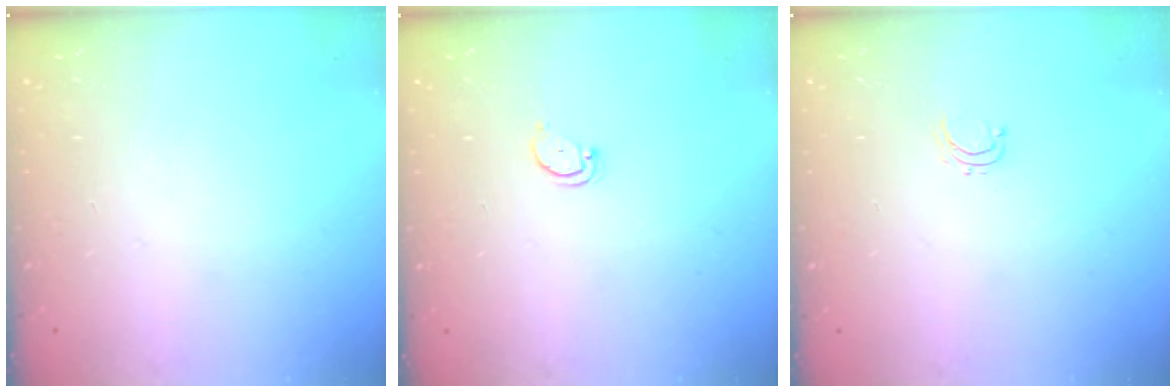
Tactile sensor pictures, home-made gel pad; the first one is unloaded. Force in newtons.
{"total": 2.5, "press": 2.4, "slide": 0.4}
{"total": 3.7, "press": 3.7, "slide": 0.3}